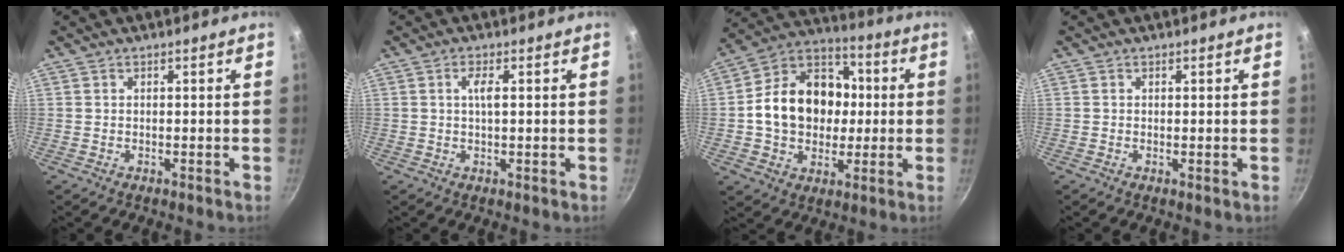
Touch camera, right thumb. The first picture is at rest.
{"total": 2.8, "force": [0.6, 0.8, 2.7], "torque": [-0.053, 0.002, 0.009]}
{"total": 18.7, "force": [0.2, 14.7, 11.6], "torque": [-0.160, 0.033, -0.009]}
{"total": 0.0}